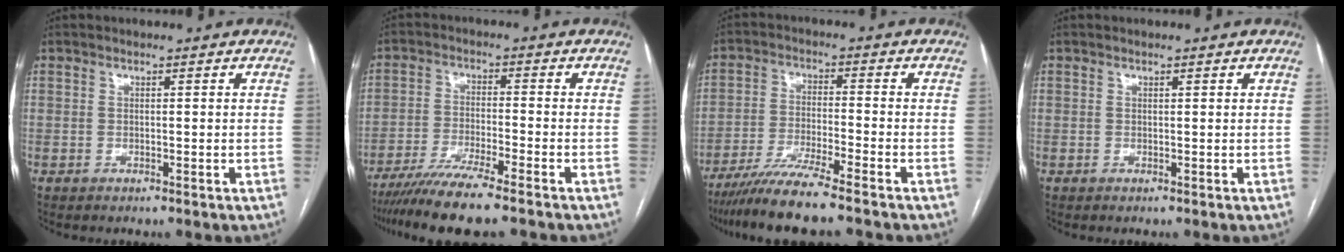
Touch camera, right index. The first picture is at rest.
{"total": 10.0, "force": [-8.1, -0.3, 5.9], "torque": [-0.096, -0.029, -0.141]}
{"total": 9.2, "force": [-7.6, -0.8, 5.1], "torque": [-0.085, -0.031, -0.136]}
{"total": 0.0}